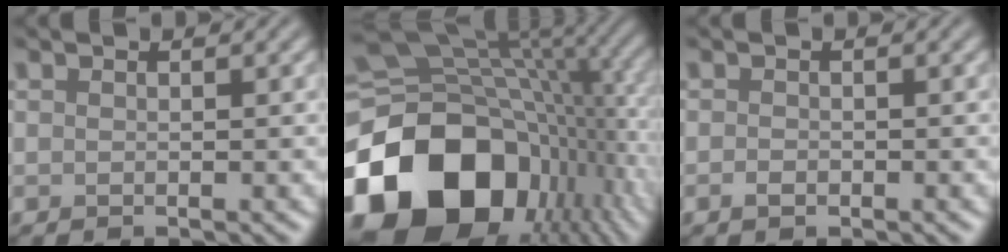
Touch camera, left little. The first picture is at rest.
{"total": 19.9, "force": [-5.2, 14.5, 12.6], "torque": [-0.283, -0.041, -0.081]}
{"total": 0.9, "force": [-0.4, 0.5, 0.5], "torque": [-0.009, -0.003, -0.009]}